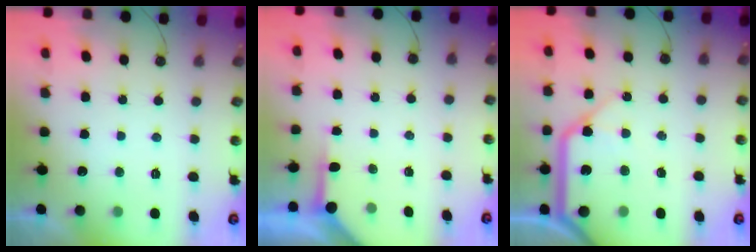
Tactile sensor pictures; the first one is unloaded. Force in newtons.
{"total": 3.7, "press": 3.6, "slide": 0.5}
{"total": 17.7, "press": 17.6, "slide": 2.2}